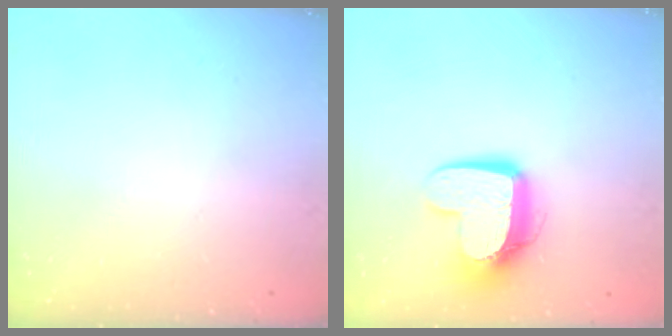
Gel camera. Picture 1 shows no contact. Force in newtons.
{"total": 12.2, "press": 12.2, "slide": 1.2}